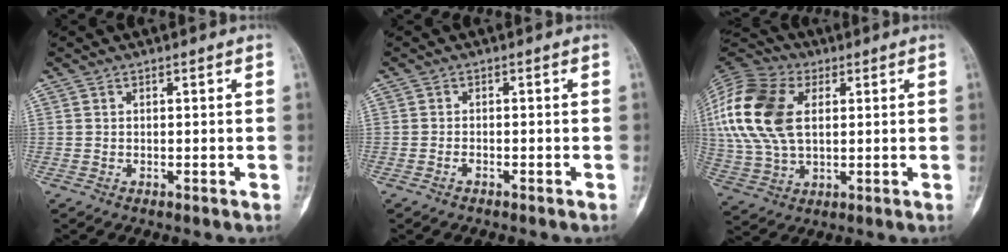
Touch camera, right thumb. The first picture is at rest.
{"total": 0.9, "force": [-0.7, 0.4, 0.4], "torque": [-0.012, 0.005, -0.011]}
{"total": 20.5, "force": [4.0, 13.0, 15.3], "torque": [-0.346, 0.005, 0.071]}